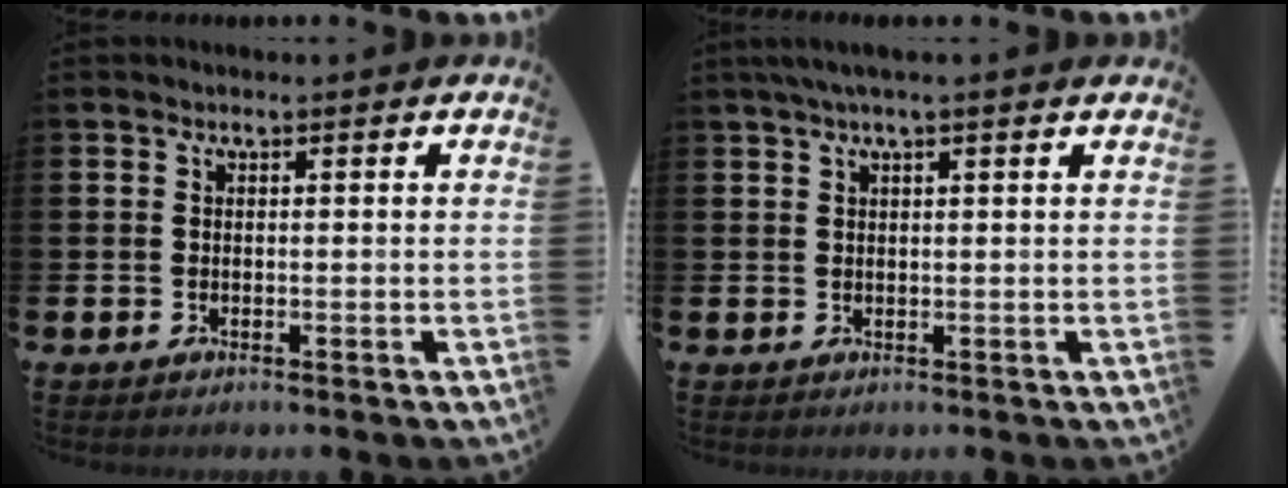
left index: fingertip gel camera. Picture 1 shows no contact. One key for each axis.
{"total": 2.2, "fx": 1.6, "fy": 0.0, "fz": 1.5, "tx": -0.036, "ty": 0.006, "tz": 0.030}